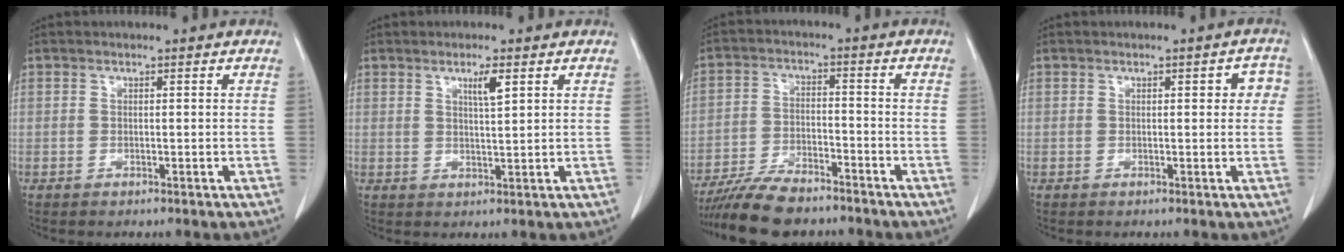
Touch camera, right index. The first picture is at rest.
{"total": 3.0, "force": [1.5, 0.1, 2.5], "torque": [-0.045, -0.004, 0.026]}
{"total": 9.7, "force": [-8.5, 2.4, 4.1], "torque": [-0.073, -0.017, -0.147]}
{"total": 2.8, "force": [0.6, 1.3, 2.4], "torque": [-0.018, 0.013, 0.004]}